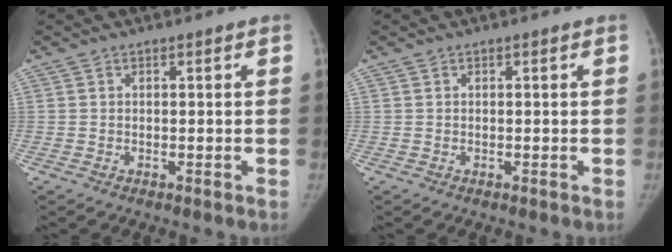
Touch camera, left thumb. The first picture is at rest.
{"total": 0.0}